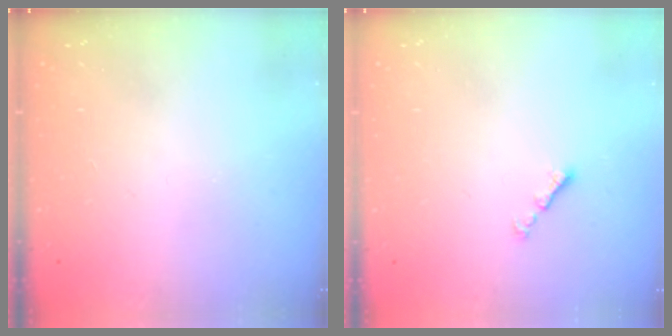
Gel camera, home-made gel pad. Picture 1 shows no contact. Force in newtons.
{"total": 1.3, "press": 1.2, "slide": 0.5}